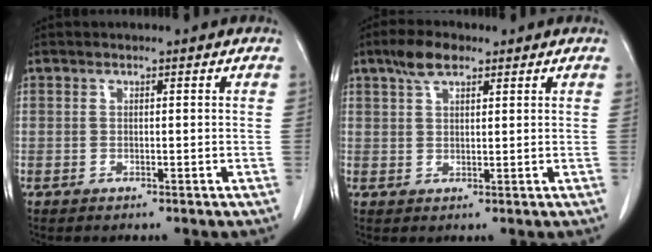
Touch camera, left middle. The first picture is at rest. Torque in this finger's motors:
{"motor_torque": [0.71, -0.44, -0.11, -0.01]}